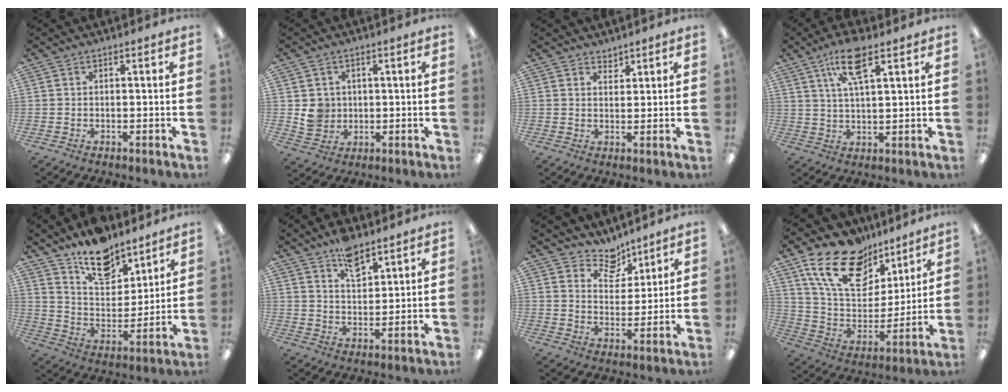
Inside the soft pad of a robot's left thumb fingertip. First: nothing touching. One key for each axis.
{"total": 5.1, "fx": 0.8, "fy": 4.9, "fz": 1.2, "tx": -0.009, "ty": 0.002, "tz": 0.015}
{"total": 2.4, "fx": 2.2, "fy": 0.9, "fz": -0.2, "tx": 0.011, "ty": -0.014, "tz": 0.042}
{"total": 10.1, "fx": 5.9, "fy": 3.2, "fz": 7.5, "tx": -0.142, "ty": -0.003, "tz": 0.102}
{"total": 14.7, "fx": 11.3, "fy": 7.4, "fz": 5.9, "tx": -0.083, "ty": -0.076, "tz": 0.204}
{"total": 7.6, "fx": 5.7, "fy": 3.5, "fz": 3.6, "tx": -0.053, "ty": -0.028, "tz": 0.099}
{"total": 8.3, "fx": 6.9, "fy": 4.4, "fz": 1.5, "tx": -0.019, "ty": -0.050, "tz": 0.126}
{"total": 19.9, "fx": 13.4, "fy": 10.9, "fz": 9.8, "tx": -0.189, "ty": -0.064, "tz": 0.246}